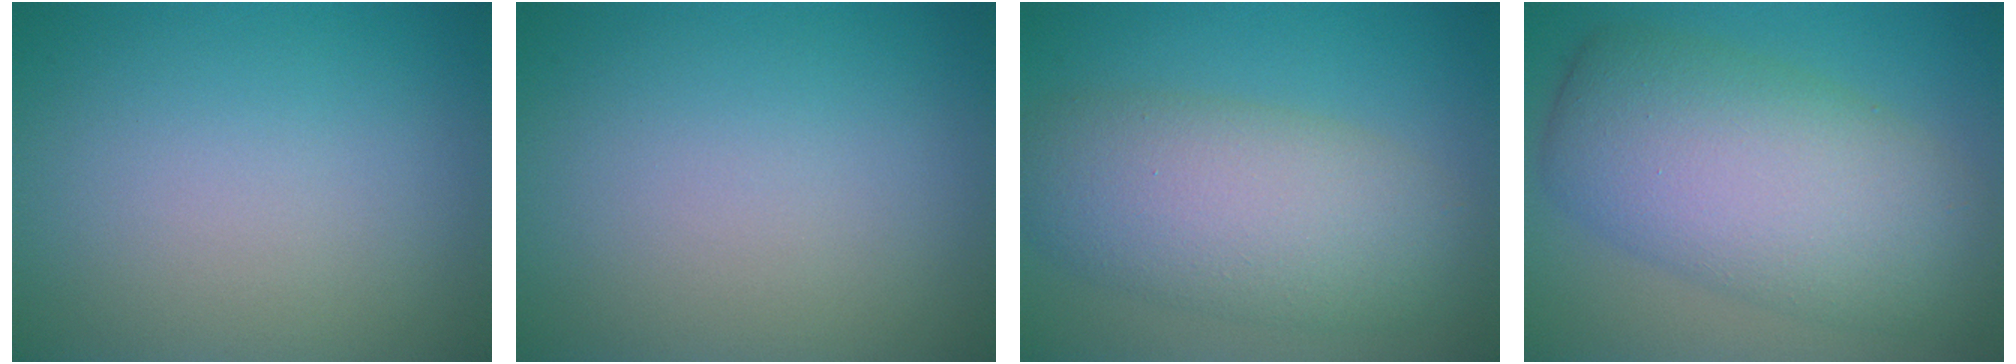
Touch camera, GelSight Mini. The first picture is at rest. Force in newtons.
{"total": 0.0}
{"total": 7.6, "press": 7.6, "slide": 0.3}
{"total": 10.0, "press": 10.0, "slide": 0.5}